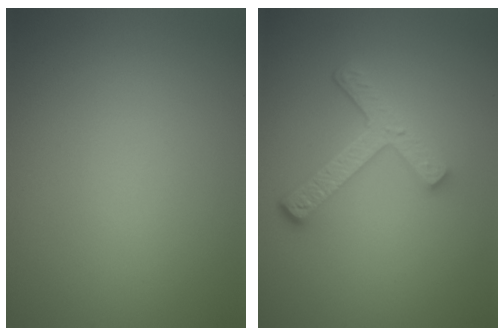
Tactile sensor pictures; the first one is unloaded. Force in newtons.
{"total": 4.3, "press": 3.3, "slide": 2.8}